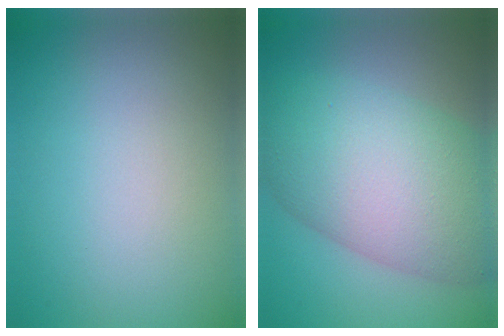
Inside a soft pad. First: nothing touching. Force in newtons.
{"total": 11.8, "press": 11.8, "slide": 0.4}